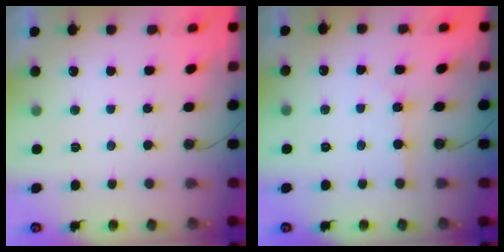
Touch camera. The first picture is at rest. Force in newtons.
{"total": 3.8, "press": 3.8, "slide": 0.6}